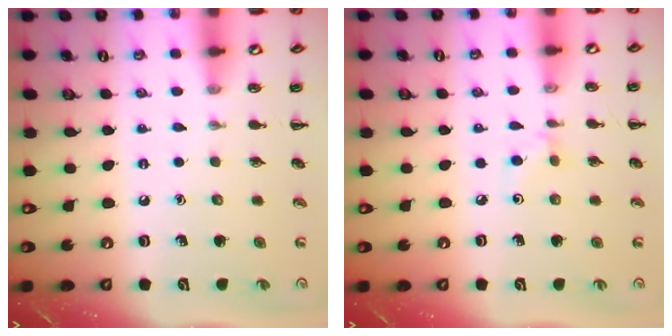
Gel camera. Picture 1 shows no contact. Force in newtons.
{"total": 3.7, "press": 3.5, "slide": 1.4}